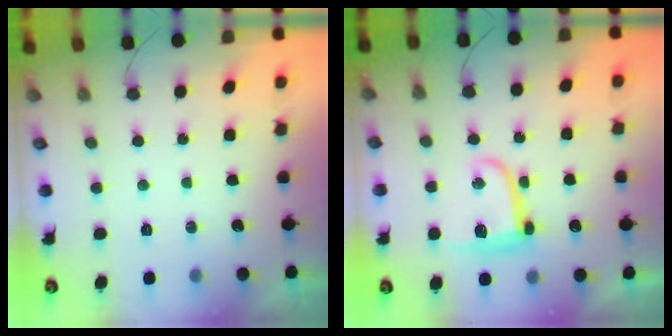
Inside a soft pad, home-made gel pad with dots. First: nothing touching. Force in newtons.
{"total": 11.3, "press": 11.3, "slide": 0.4}